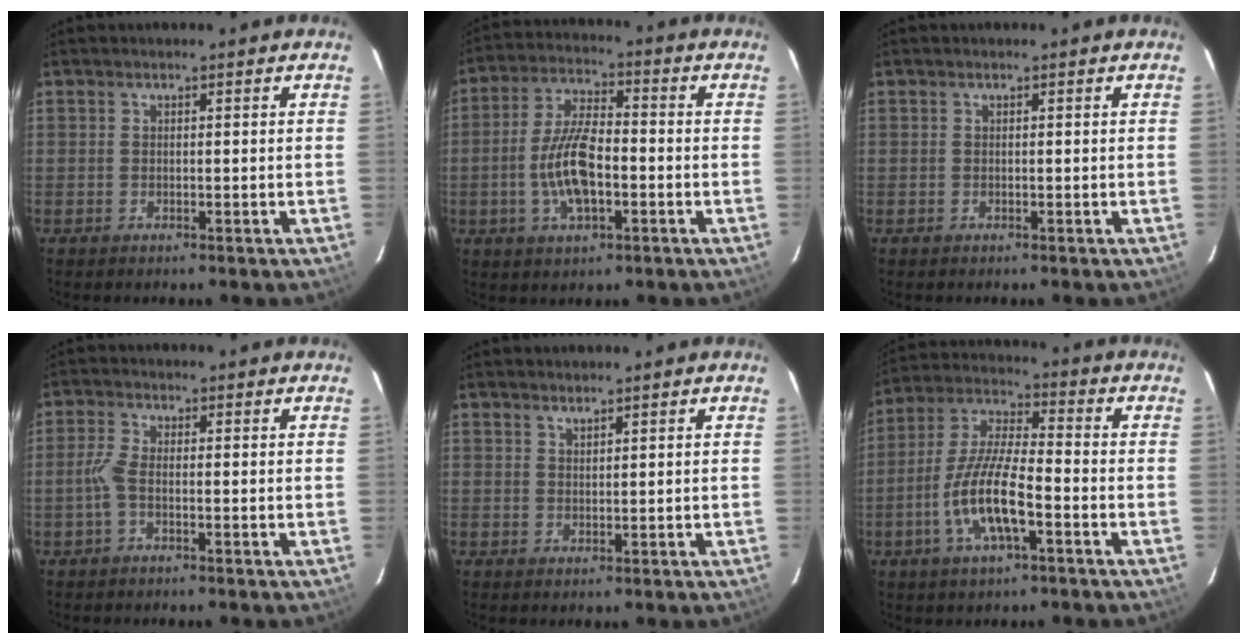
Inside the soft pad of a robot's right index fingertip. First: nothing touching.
{"total": 11.0, "force": [-2.7, 4.2, 9.8], "torque": [-0.198, 0.003, -0.049]}
{"total": 0.0}
{"total": 2.9, "force": [-1.1, 0.7, 2.6], "torque": [-0.065, 0.003, -0.023]}
{"total": 1.1, "force": [1.1, 0.2, 0.3], "torque": [-0.005, 0.000, 0.019]}
{"total": 12.5, "force": [-4.8, 3.2, 11.1], "torque": [-0.234, -0.003, -0.093]}